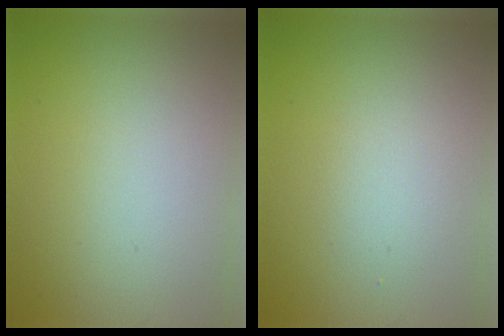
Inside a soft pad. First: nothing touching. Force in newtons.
{"total": 1.5, "press": 1.5, "slide": 0.1}